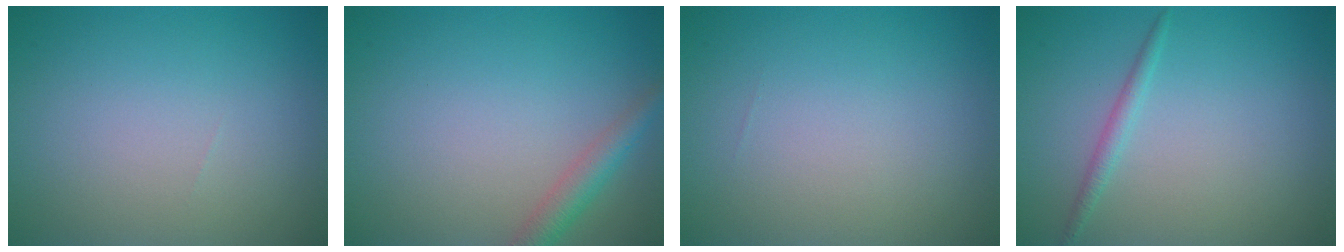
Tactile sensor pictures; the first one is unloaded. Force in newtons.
{"total": 2.3, "press": 2.3, "slide": 0.1}
{"total": 0.0}
{"total": 1.2, "press": 1.2, "slide": 0.1}